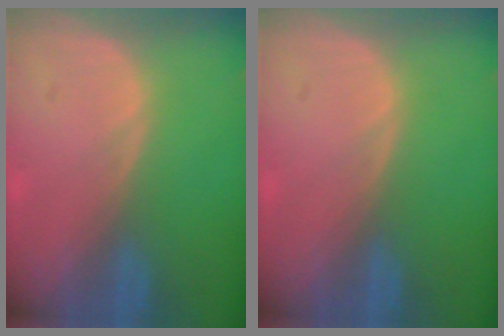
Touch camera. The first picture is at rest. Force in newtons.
{"total": 0.0}